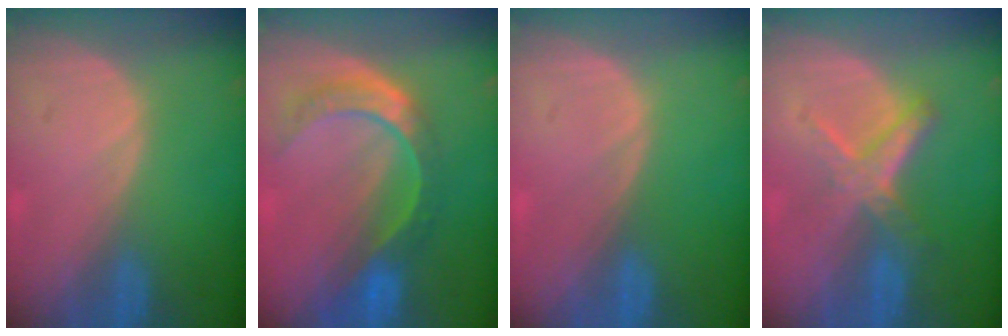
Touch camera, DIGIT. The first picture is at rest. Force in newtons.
{"total": 8.7, "press": 7.3, "slide": 4.7}
{"total": 0.0}
{"total": 5.7, "press": 5.4, "slide": 1.7}